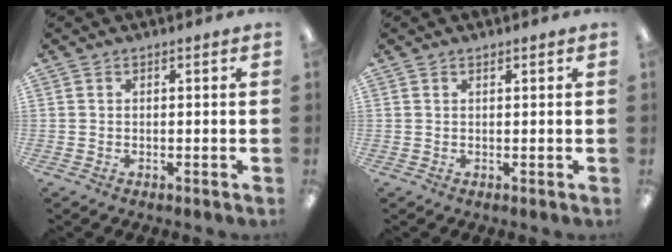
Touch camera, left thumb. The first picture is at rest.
{"total": 0.5, "force": [0.5, 0.1, 0.1], "torque": [-0.003, 0.001, 0.009]}